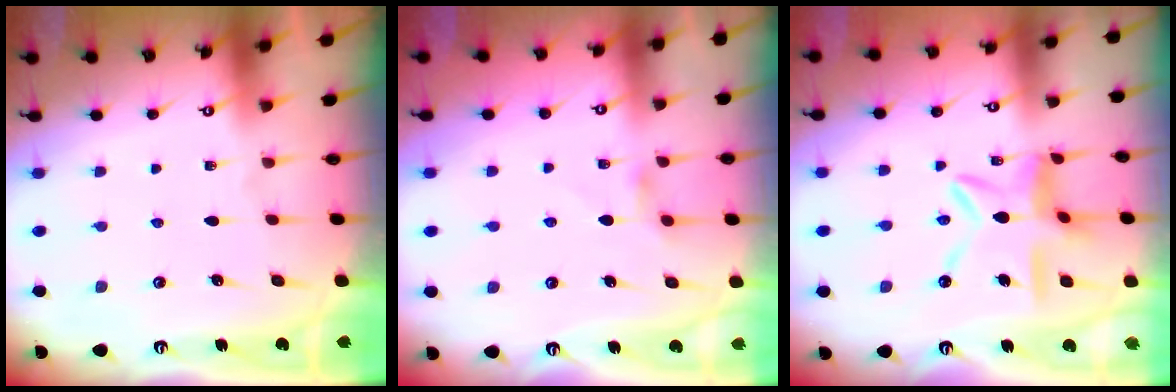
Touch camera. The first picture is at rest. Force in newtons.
{"total": 2.9, "press": 2.9, "slide": 0.4}
{"total": 12.7, "press": 12.6, "slide": 1.3}